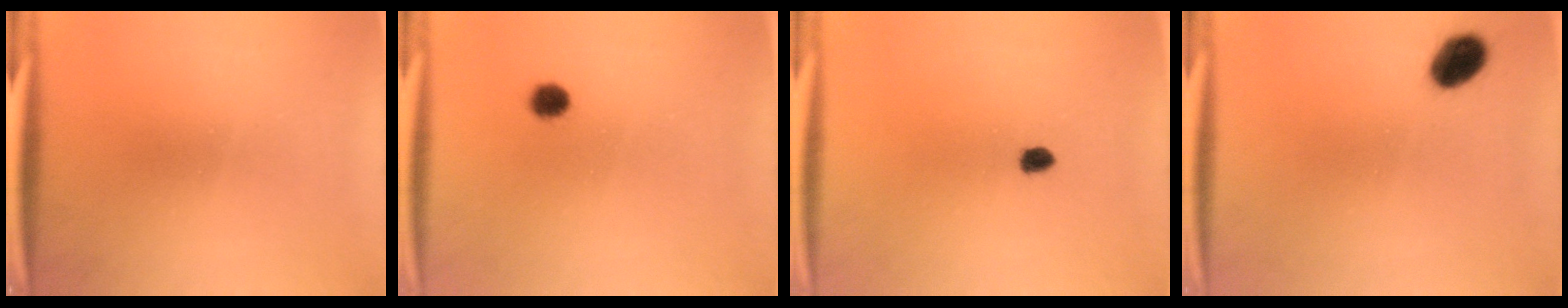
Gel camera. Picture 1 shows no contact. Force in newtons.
{"total": 2.6}
{"total": 1.7}
{"total": 6.3}